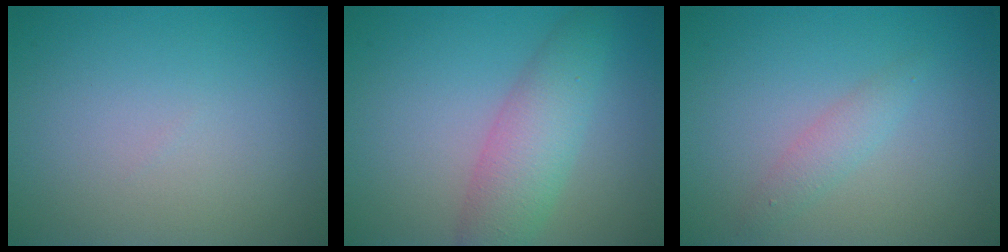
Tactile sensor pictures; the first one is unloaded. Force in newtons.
{"total": 4.6, "press": 4.6, "slide": 0.1}
{"total": 1.6, "press": 1.6, "slide": 0.0}